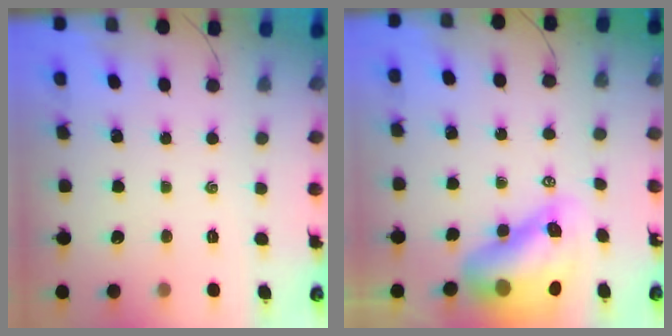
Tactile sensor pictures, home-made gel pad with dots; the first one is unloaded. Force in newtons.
{"total": 12.6, "press": 12.1, "slide": 3.7}